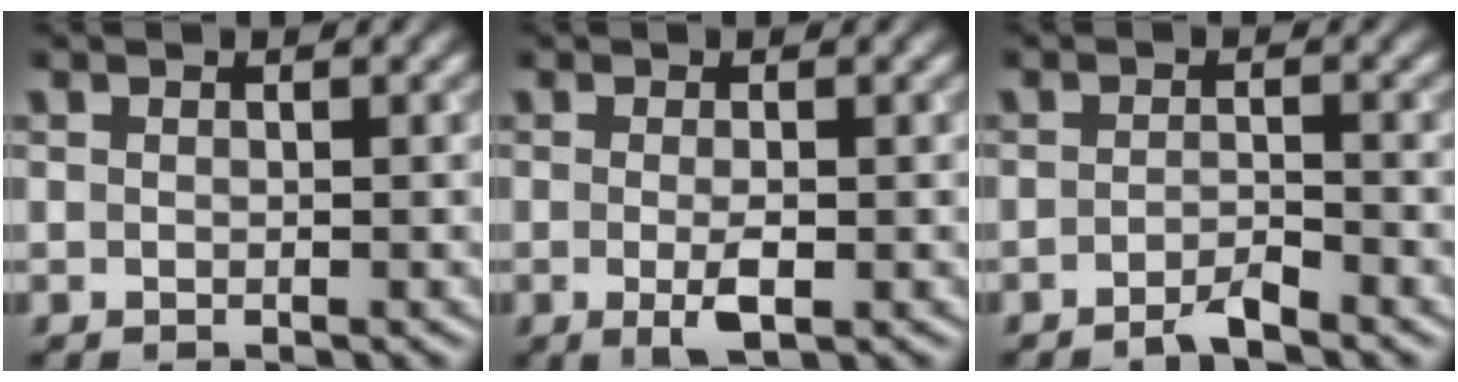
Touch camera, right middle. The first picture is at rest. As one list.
[{"total": 2.4, "force": [-0.6, 0.5, 2.2], "torque": [-0.044, -0.009, -0.009]}, {"total": 1.8, "force": [-1.4, 0.3, 1.1], "torque": [-0.017, 0.004, -0.031]}]